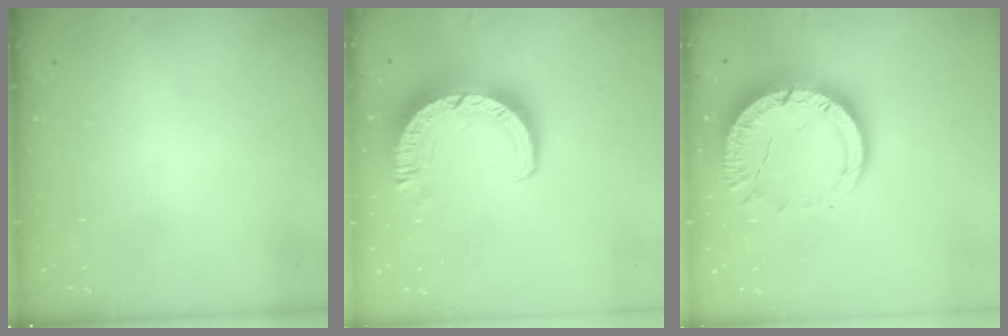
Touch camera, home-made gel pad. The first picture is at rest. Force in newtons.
{"total": 11.4, "press": 11.3, "slide": 1.1}
{"total": 11.1, "press": 11.1, "slide": 1.0}